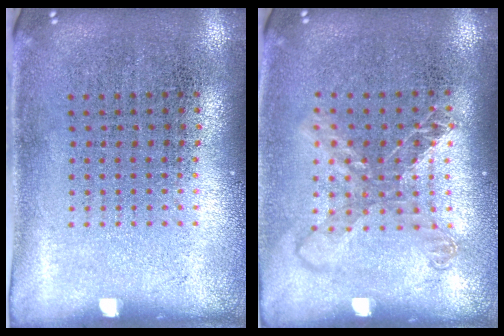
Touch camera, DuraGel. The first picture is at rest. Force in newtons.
{"total": 1.5, "press": 1.3, "slide": 0.8}